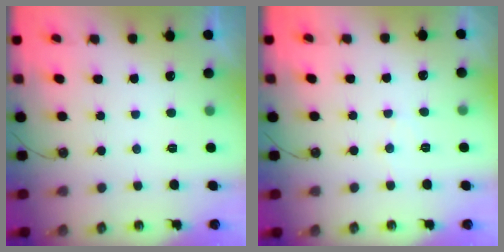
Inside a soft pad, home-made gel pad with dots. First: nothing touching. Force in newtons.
{"total": 5.3, "press": 5.2, "slide": 0.8}